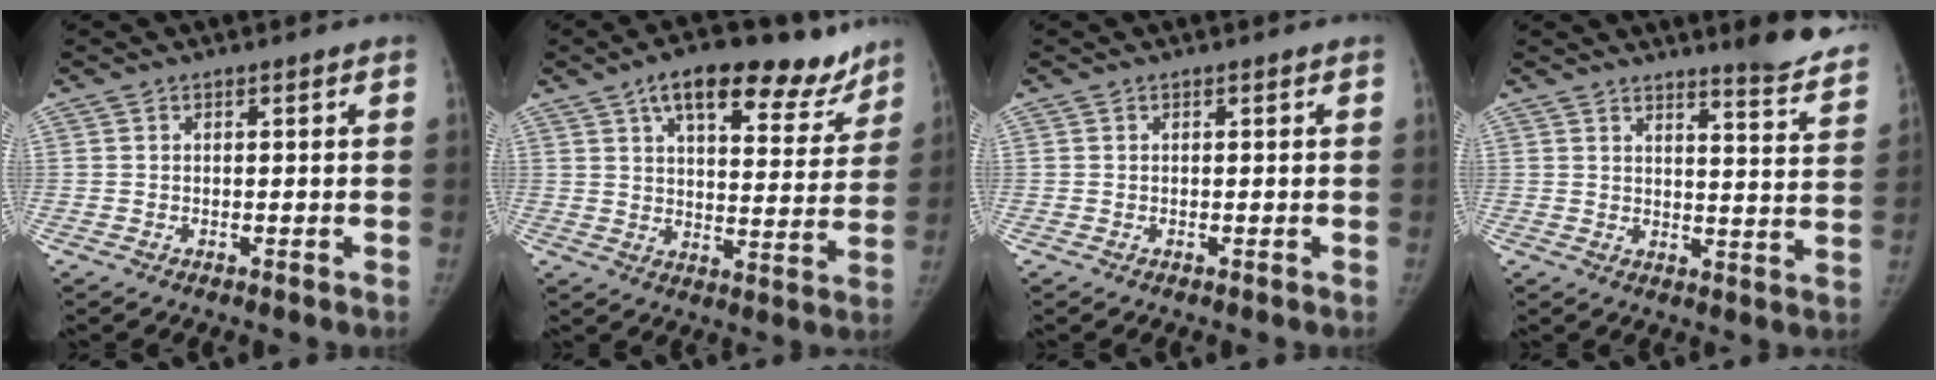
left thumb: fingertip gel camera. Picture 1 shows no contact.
{"total": 19.0, "force": [12.5, 8.0, 11.8], "torque": [-0.132, -0.028, 0.188]}
{"total": 0.0}
{"total": 11.7, "force": [10.4, 1.3, 5.2], "torque": [-0.042, -0.089, 0.115]}